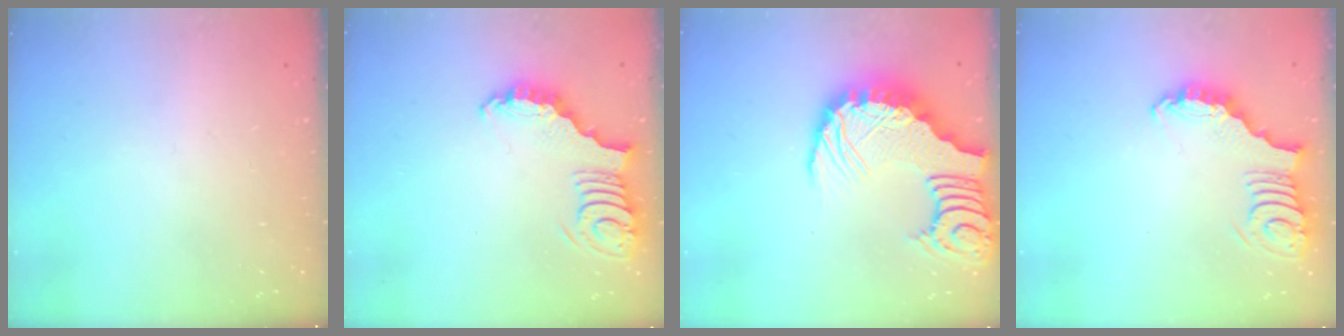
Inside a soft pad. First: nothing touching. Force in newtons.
{"total": 3.9, "press": 3.8, "slide": 0.7}
{"total": 9.4, "press": 9.4, "slide": 1.2}
{"total": 4.0, "press": 3.9, "slide": 0.6}